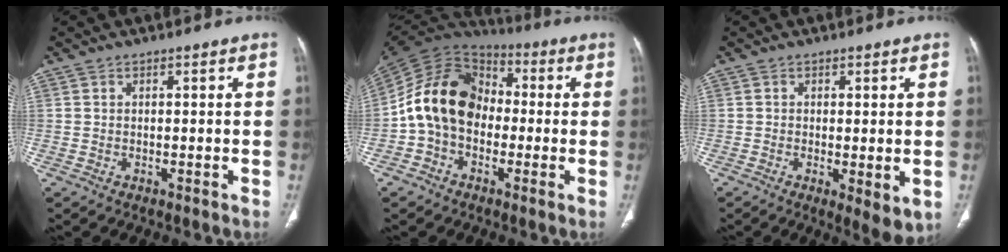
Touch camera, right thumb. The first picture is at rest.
{"total": 15.4, "force": [-1.5, 11.6, 10.0], "torque": [-0.166, 0.044, -0.040]}
{"total": 5.1, "force": [-0.9, 1.8, 4.7], "torque": [-0.075, -0.018, -0.013]}